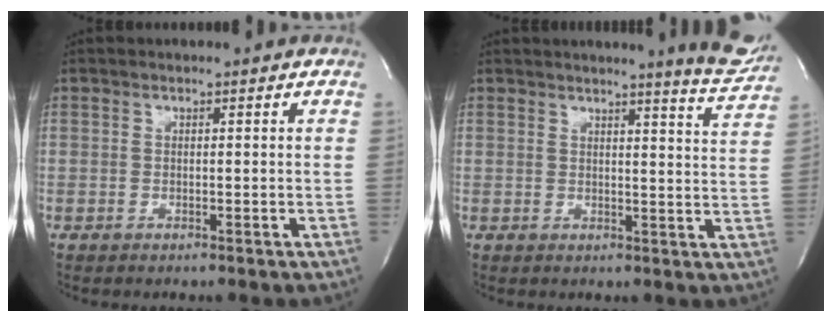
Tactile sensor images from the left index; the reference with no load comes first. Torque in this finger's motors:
{"motor_torque": [0.51, -0.52, 0.13, 0.02]}